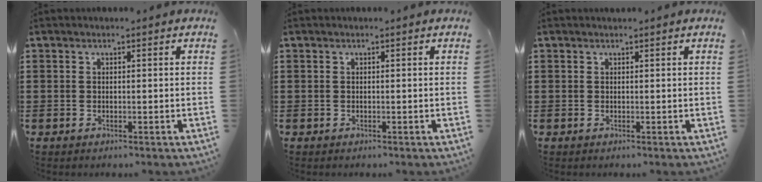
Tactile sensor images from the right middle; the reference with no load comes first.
{"total": 0.0}
{"total": 0.0}